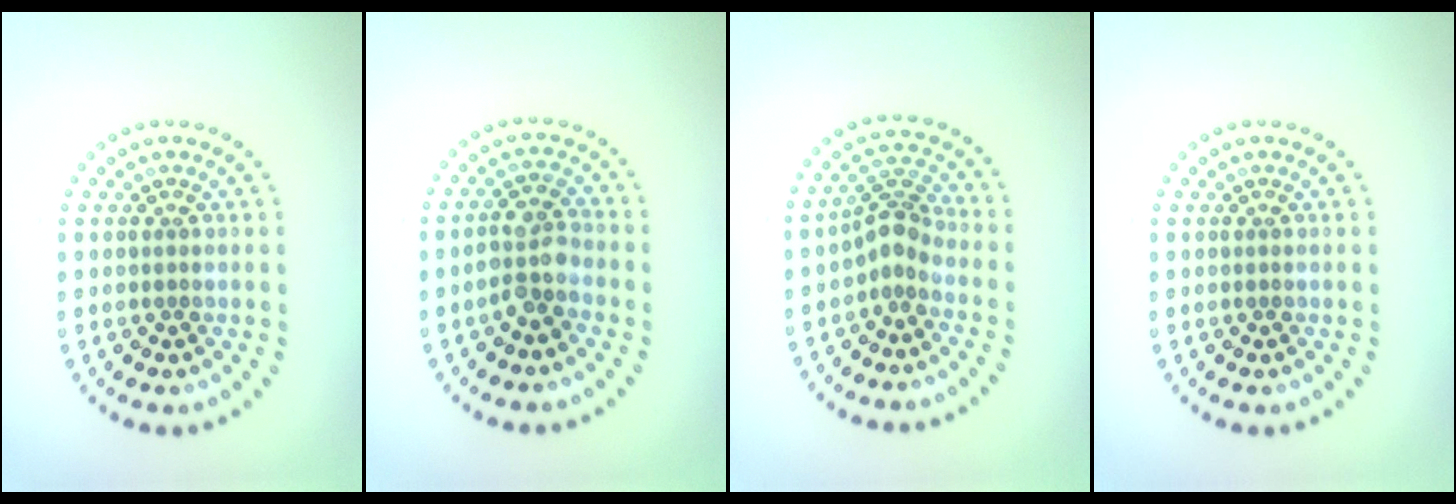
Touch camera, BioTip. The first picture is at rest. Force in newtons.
{"total": 3.0, "press": 2.7, "slide": 1.2}
{"total": 2.7, "press": 1.9, "slide": 1.9}
{"total": 0.0}